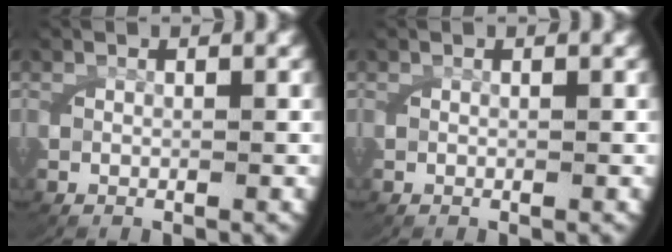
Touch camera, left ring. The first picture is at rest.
{"total": 0.0}